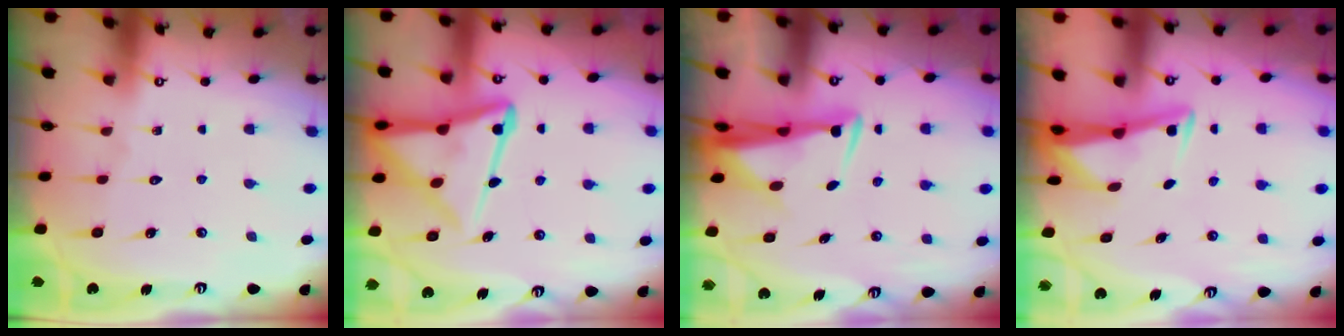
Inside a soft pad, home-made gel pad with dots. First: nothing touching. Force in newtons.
{"total": 14.7, "press": 14.6, "slide": 1.5}
{"total": 4.6, "press": 4.4, "slide": 1.1}
{"total": 2.9, "press": 2.9, "slide": 0.4}